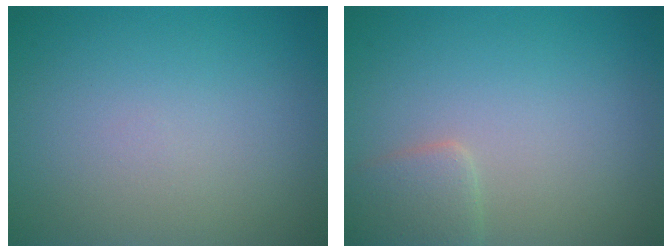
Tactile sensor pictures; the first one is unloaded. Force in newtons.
{"total": 2.1, "press": 2.0, "slide": 0.2}